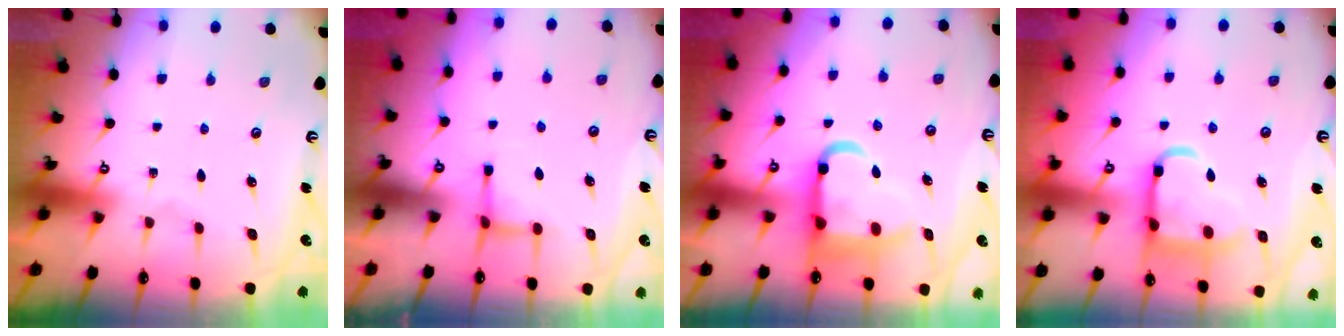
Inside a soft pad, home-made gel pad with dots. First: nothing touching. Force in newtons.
{"total": 3.7, "press": 3.6, "slide": 0.6}
{"total": 12.8, "press": 12.7, "slide": 1.7}
{"total": 12.4, "press": 12.4, "slide": 1.1}